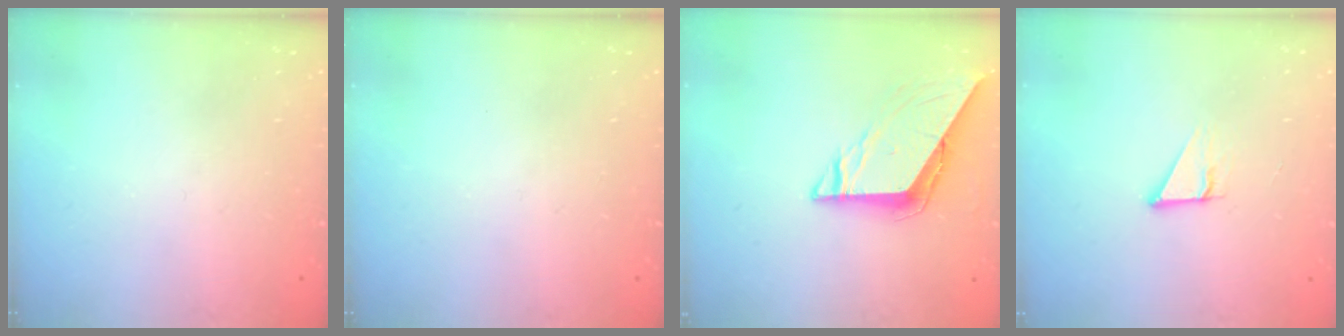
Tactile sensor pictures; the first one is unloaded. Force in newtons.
{"total": 0.0}
{"total": 7.4, "press": 7.4, "slide": 0.6}
{"total": 2.9, "press": 2.9, "slide": 0.2}